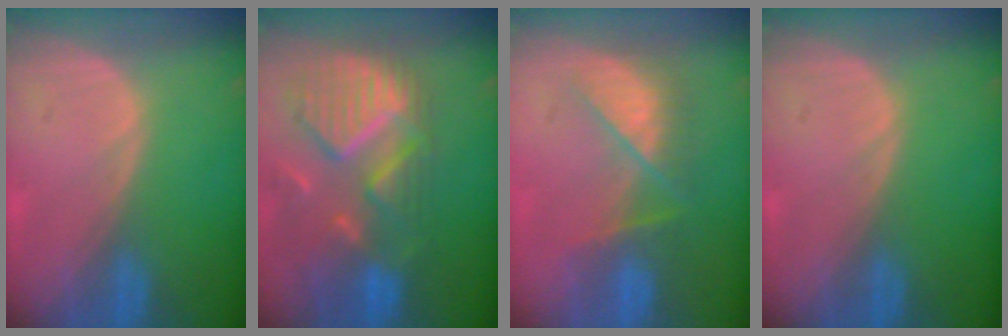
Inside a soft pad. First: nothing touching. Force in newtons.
{"total": 11.8, "press": 10.4, "slide": 5.6}
{"total": 7.1, "press": 6.9, "slide": 1.2}
{"total": 0.0}